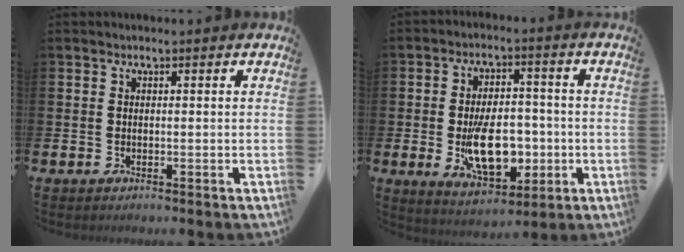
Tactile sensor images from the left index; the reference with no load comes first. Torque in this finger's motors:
{"motor_torque": [1.56, -0.38, 1.05, 0.21]}